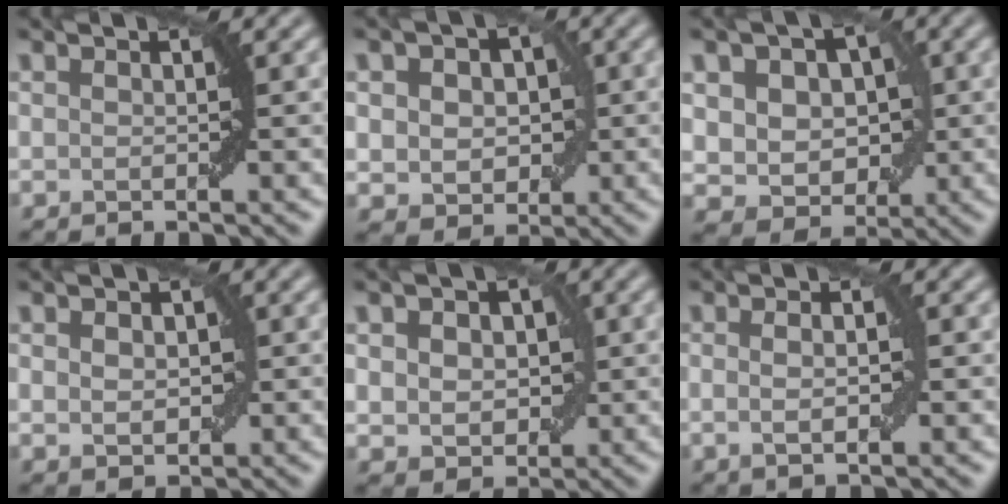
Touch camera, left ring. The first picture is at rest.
{"total": 6.0, "force": [0.9, 4.6, 3.7], "torque": [-0.036, 0.022, -0.005]}
{"total": 6.1, "force": [0.8, 4.7, 3.9], "torque": [-0.046, 0.003, 0.005]}
{"total": 2.0, "force": [0.2, 1.5, 1.4], "torque": [-0.020, 0.001, 0.006]}
{"total": 5.4, "force": [1.0, 4.0, 3.4], "torque": [-0.039, 0.017, 0.001]}
{"total": 2.4, "force": [0.1, 0.8, 2.3], "torque": [-0.030, -0.001, -0.002]}